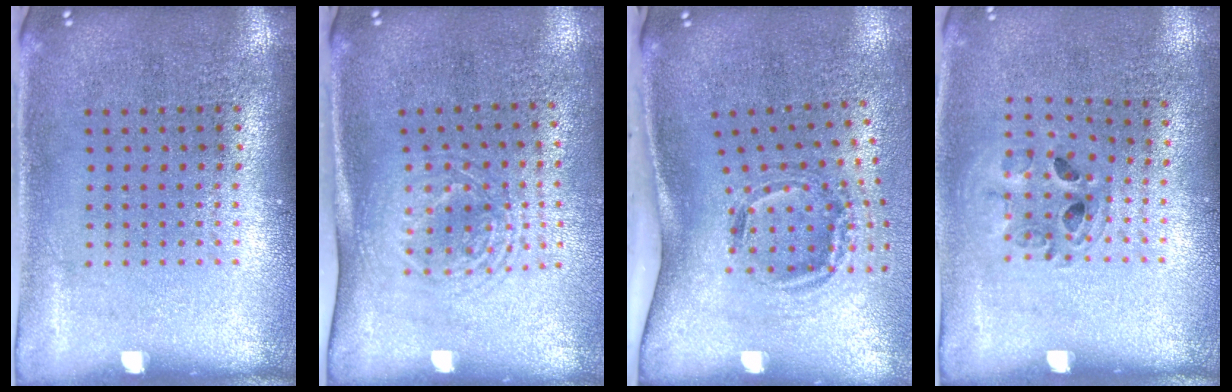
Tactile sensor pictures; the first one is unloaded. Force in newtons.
{"total": 1.7, "press": 1.3, "slide": 1.1}
{"total": 1.9, "press": 1.3, "slide": 1.5}
{"total": 0.9, "press": 0.9, "slide": 0.2}